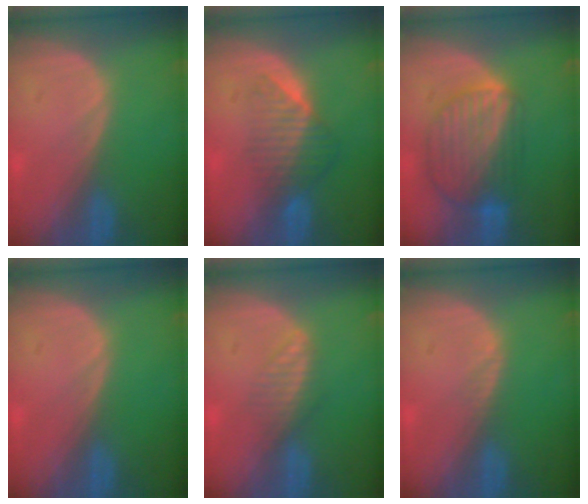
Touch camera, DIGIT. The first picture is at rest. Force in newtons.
{"total": 6.5, "press": 5.5, "slide": 3.4}
{"total": 9.1, "press": 7.8, "slide": 4.7}
{"total": 0.0}
{"total": 2.7, "press": 2.7, "slide": 0.2}
{"total": 0.5, "press": 0.5, "slide": 0.1}